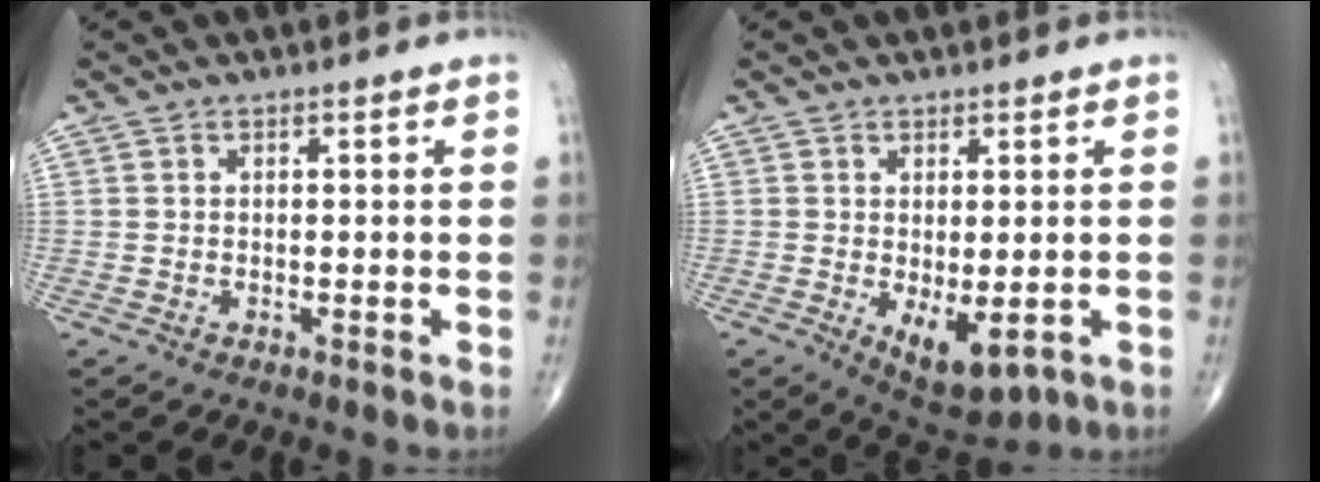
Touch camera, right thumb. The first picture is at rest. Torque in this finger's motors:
{"motor_torque": [1.14, 0.88, 0.30, -0.46, 0.28]}